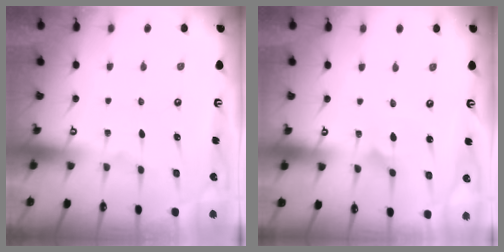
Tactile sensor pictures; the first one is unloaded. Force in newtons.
{"total": 2.3, "press": 2.3, "slide": 0.1}